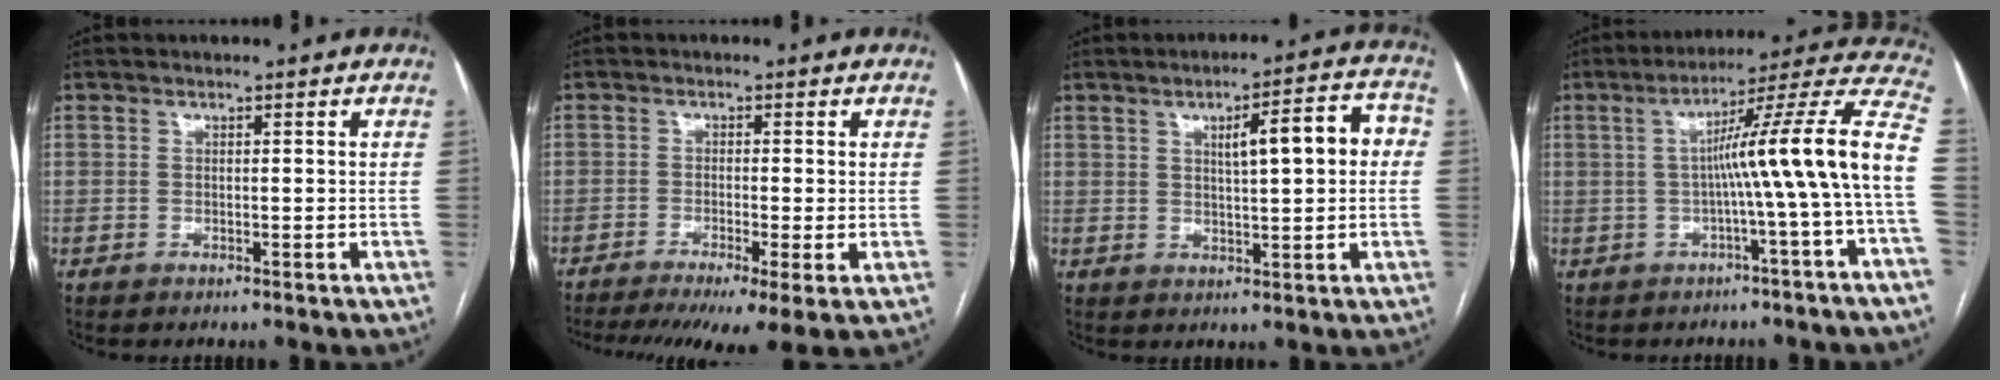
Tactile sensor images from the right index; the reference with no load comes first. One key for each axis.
{"total": 10.4, "fx": -6.3, "fy": 1.5, "fz": 8.1, "tx": -0.129, "ty": -0.015, "tz": -0.104}
{"total": 8.9, "fx": 1.7, "fy": 2.0, "fz": 8.5, "tx": -0.119, "ty": 0.024, "tz": 0.025}
{"total": 14.4, "fx": -1.3, "fy": -2.0, "fz": 14.2, "tx": -0.189, "ty": 0.030, "tz": -0.026}